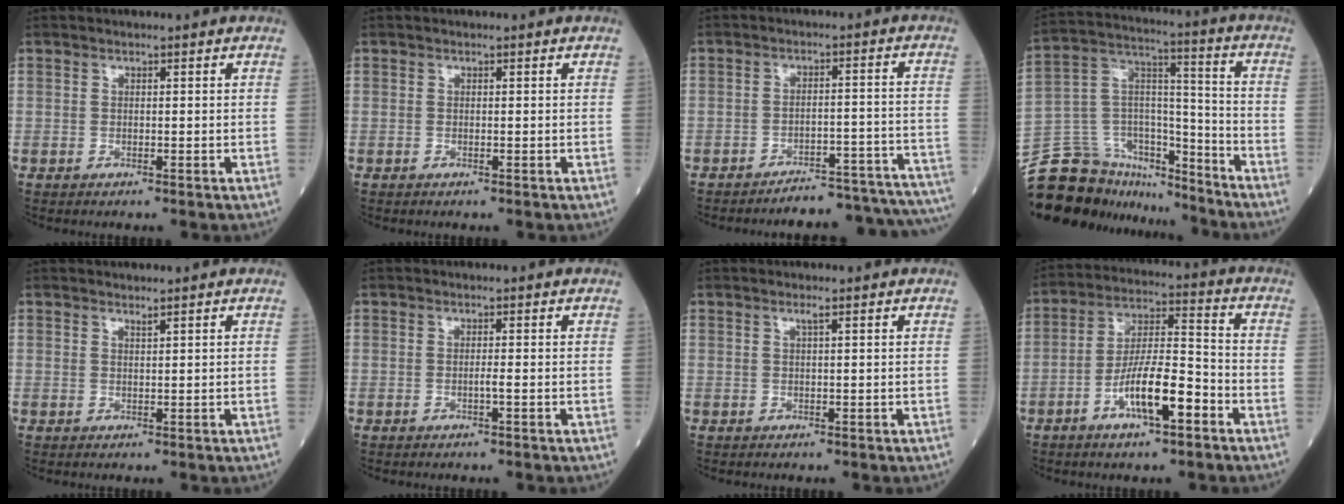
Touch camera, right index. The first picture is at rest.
{"total": 0.0}
{"total": 15.8, "force": [-15.5, 1.3, 2.8], "torque": [0.016, 0.036, -0.188]}
{"total": 20.2, "force": [-18.0, 7.5, 5.3], "torque": [-0.113, 0.056, -0.299]}
{"total": 0.7, "force": [0.6, -0.1, 0.2], "torque": [-0.007, -0.008, 0.012]}
{"total": 0.7, "force": [-0.3, -0.2, 0.6], "torque": [-0.007, 0.002, -0.008]}
{"total": 0.9, "force": [0.5, -0.1, 0.7], "torque": [-0.016, 0.000, 0.010]}
{"total": 10.4, "force": [-4.8, 2.2, 8.9], "torque": [-0.169, 0.005, -0.087]}